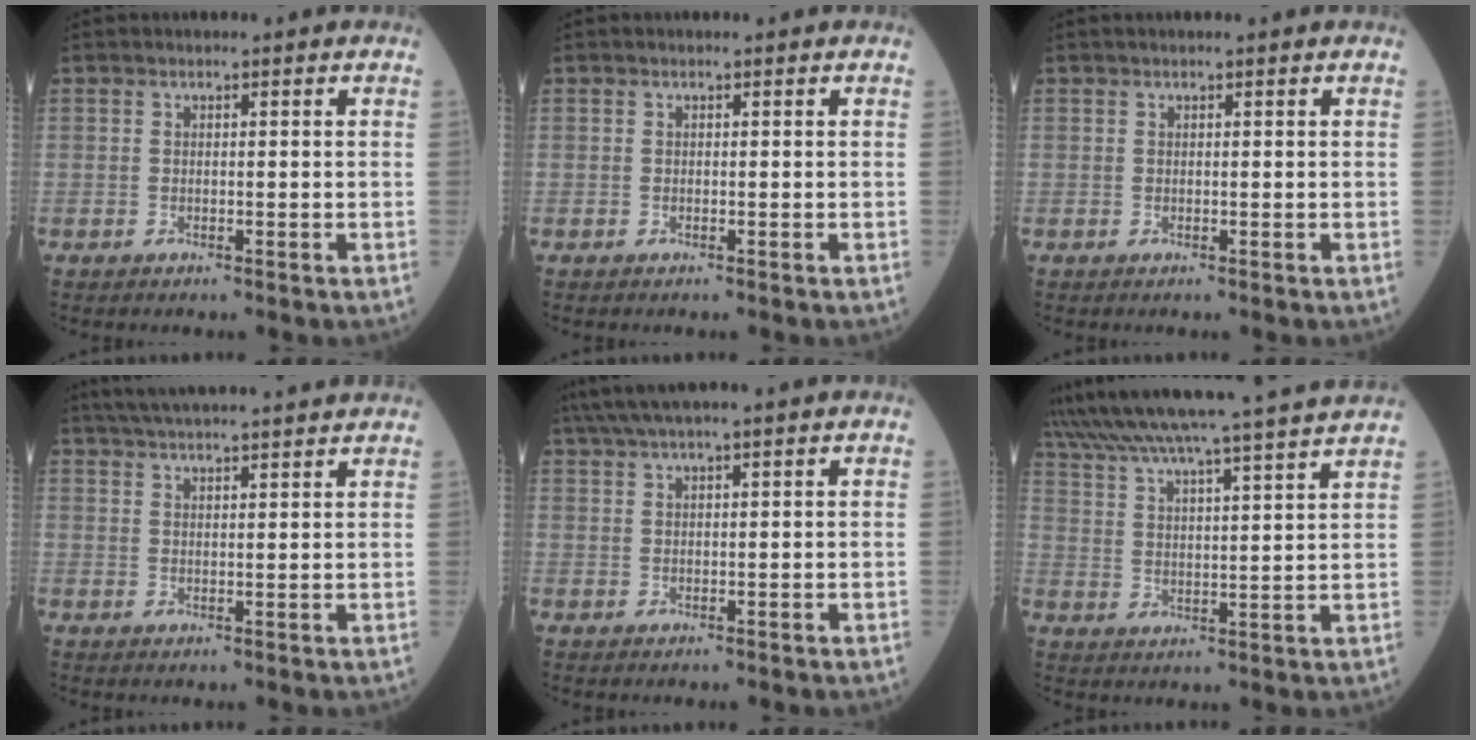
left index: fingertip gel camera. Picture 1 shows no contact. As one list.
[{"total": 0.0}, {"total": 1.0, "force": [0.9, -0.2, 0.5], "torque": [-0.008, 0.012, 0.018]}, {"total": 14.6, "force": [13.2, 0.5, 6.2], "torque": [-0.109, 0.035, 0.188]}, {"total": 6.1, "force": [5.1, -1.0, 3.3], "torque": [-0.057, 0.034, 0.091]}, {"total": 22.9, "force": [20.6, -1.8, 9.8], "torque": [-0.184, -0.014, 0.300]}]